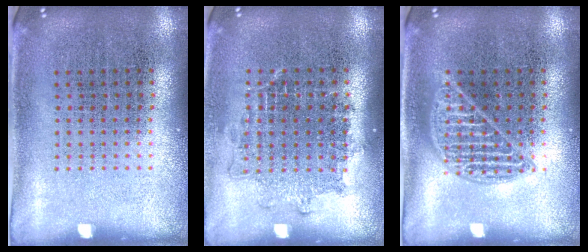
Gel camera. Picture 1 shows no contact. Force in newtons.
{"total": 1.2, "press": 1.1, "slide": 0.6}
{"total": 2.0, "press": 2.0, "slide": 0.2}